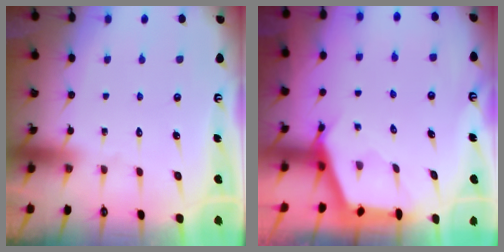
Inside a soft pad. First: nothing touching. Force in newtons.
{"total": 2.5, "press": 2.5, "slide": 0.3}